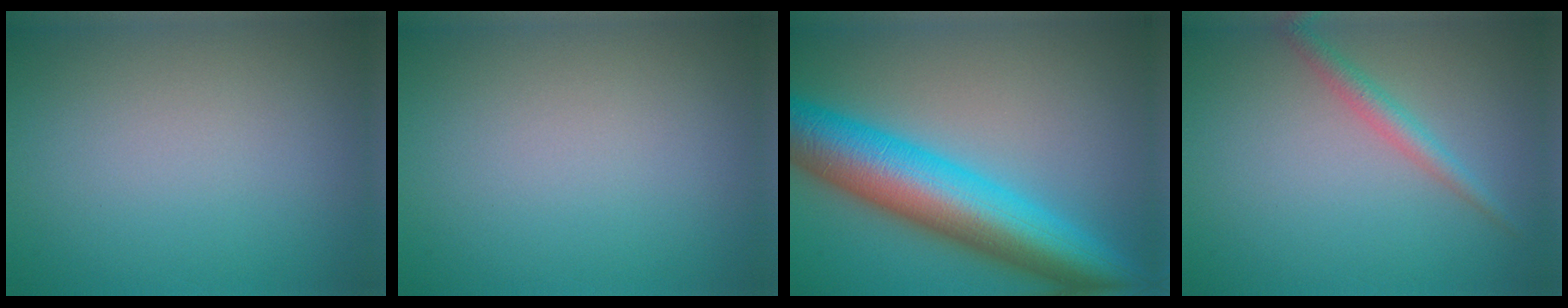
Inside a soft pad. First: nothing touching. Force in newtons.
{"total": 0.0}
{"total": 11.8, "press": 11.8, "slide": 0.1}
{"total": 1.9, "press": 1.9, "slide": 0.0}